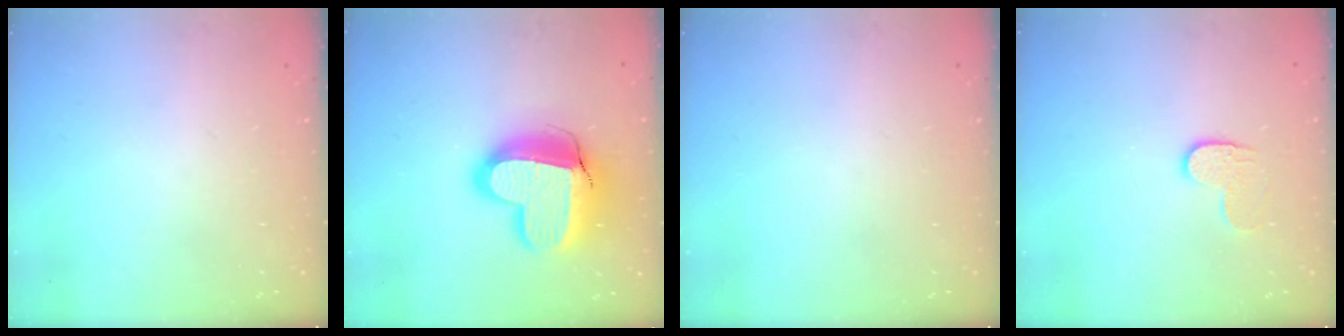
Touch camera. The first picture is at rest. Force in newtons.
{"total": 18.3, "press": 18.3, "slide": 1.4}
{"total": 0.0}
{"total": 5.7, "press": 5.7, "slide": 0.5}